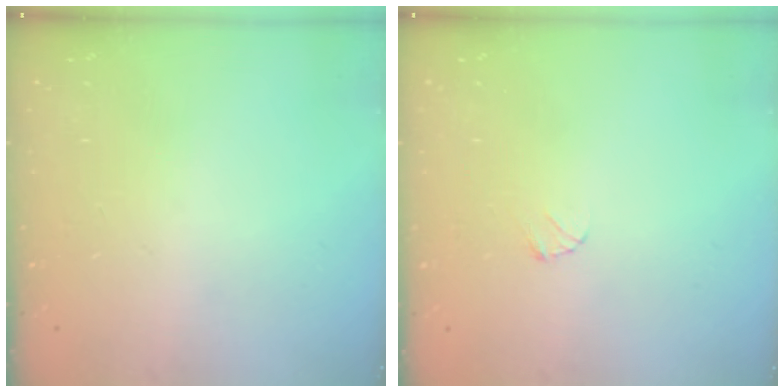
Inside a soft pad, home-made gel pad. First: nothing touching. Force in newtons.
{"total": 2.7, "press": 2.7, "slide": 0.3}